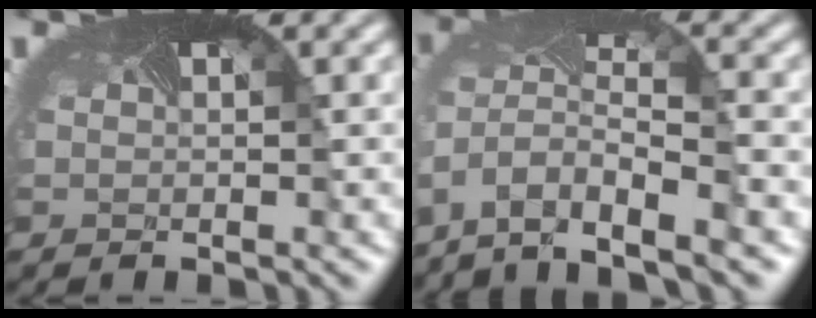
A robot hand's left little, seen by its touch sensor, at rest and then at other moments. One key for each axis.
{"total": 8.9, "fx": -6.3, "fy": 3.8, "fz": 5.0, "tx": -0.127, "ty": -0.026, "tz": -0.097}